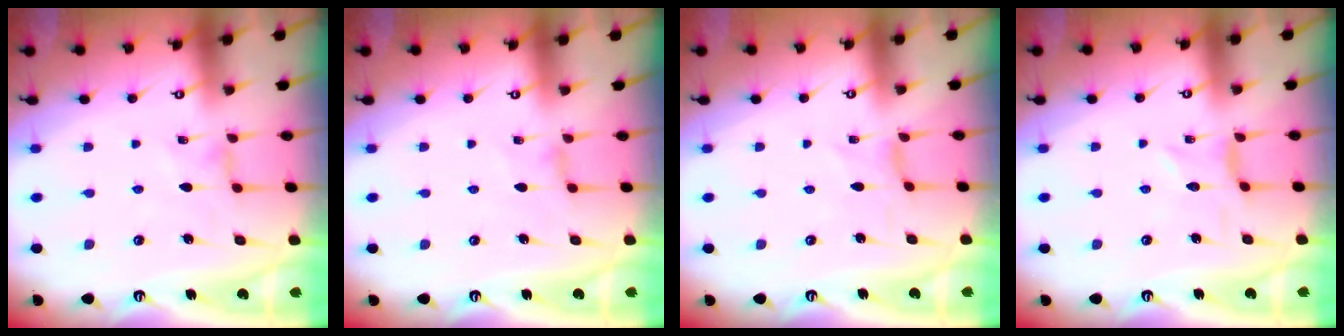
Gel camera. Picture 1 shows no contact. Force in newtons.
{"total": 1.3, "press": 1.3, "slide": 0.4}
{"total": 0.0}
{"total": 0.9, "press": 0.8, "slide": 0.1}